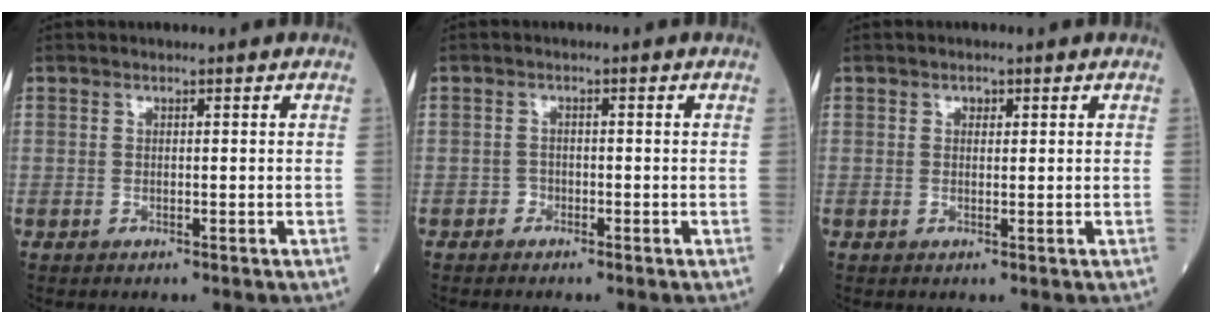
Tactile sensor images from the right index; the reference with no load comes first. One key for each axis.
{"total": 1.1, "fx": -0.8, "fy": 0.7, "fz": -0.1, "tx": 0.009, "ty": 0.007, "tz": -0.020}
{"total": 0.9, "fx": 0.4, "fy": 0.7, "fz": 0.5, "tx": -0.005, "ty": -0.001, "tz": 0.006}